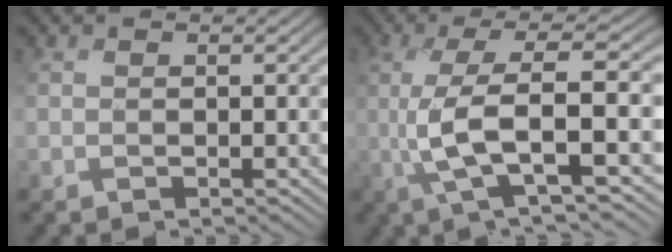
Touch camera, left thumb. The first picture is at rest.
{"total": 9.2, "force": [-0.9, 2.2, 8.8], "torque": [-0.158, 0.015, -0.025]}